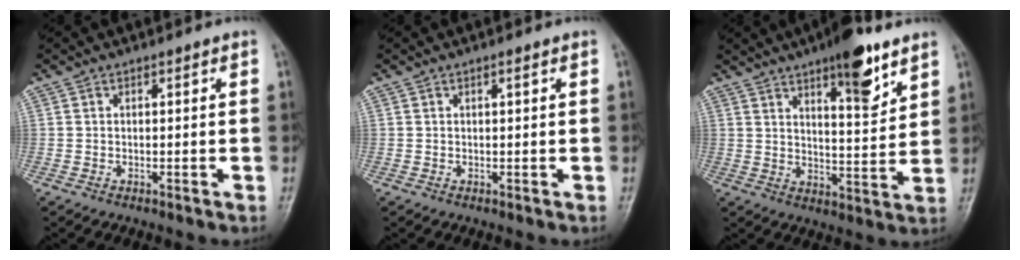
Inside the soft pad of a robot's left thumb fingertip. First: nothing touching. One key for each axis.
{"total": 0.5, "fx": 0.2, "fy": 0.1, "fz": 0.5, "tx": -0.008, "ty": 0.000, "tz": 0.003}
{"total": 11.8, "fx": 7.3, "fy": 3.5, "fz": 8.6, "tx": -0.105, "ty": -0.044, "tz": 0.110}